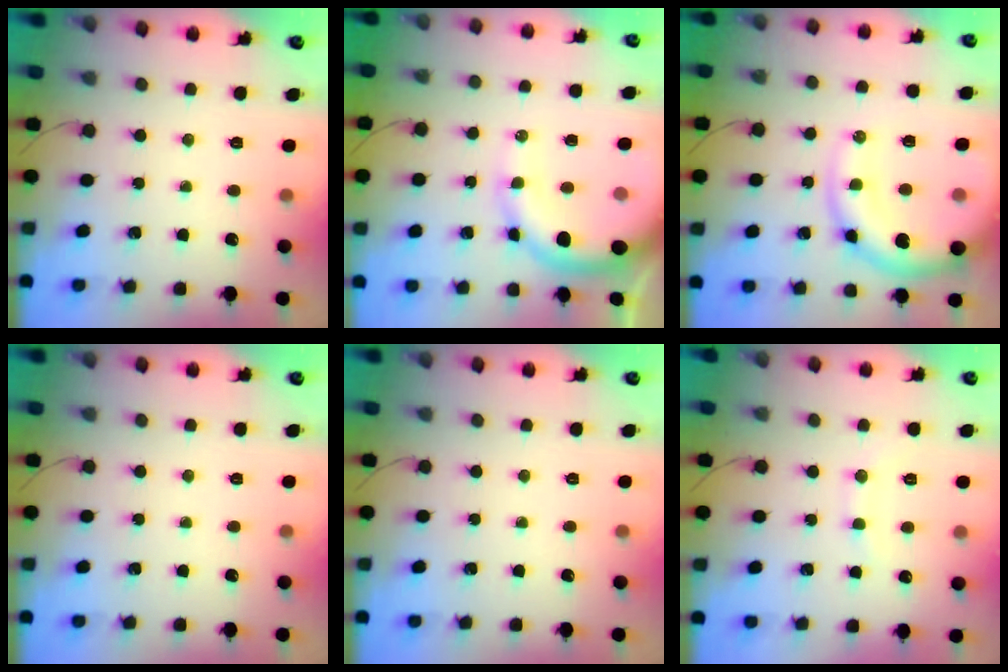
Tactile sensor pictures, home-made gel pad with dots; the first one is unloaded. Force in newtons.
{"total": 13.3, "press": 13.0, "slide": 2.7}
{"total": 13.1, "press": 12.7, "slide": 3.5}
{"total": 0.0}
{"total": 0.0}
{"total": 6.1, "press": 5.9, "slide": 1.5}